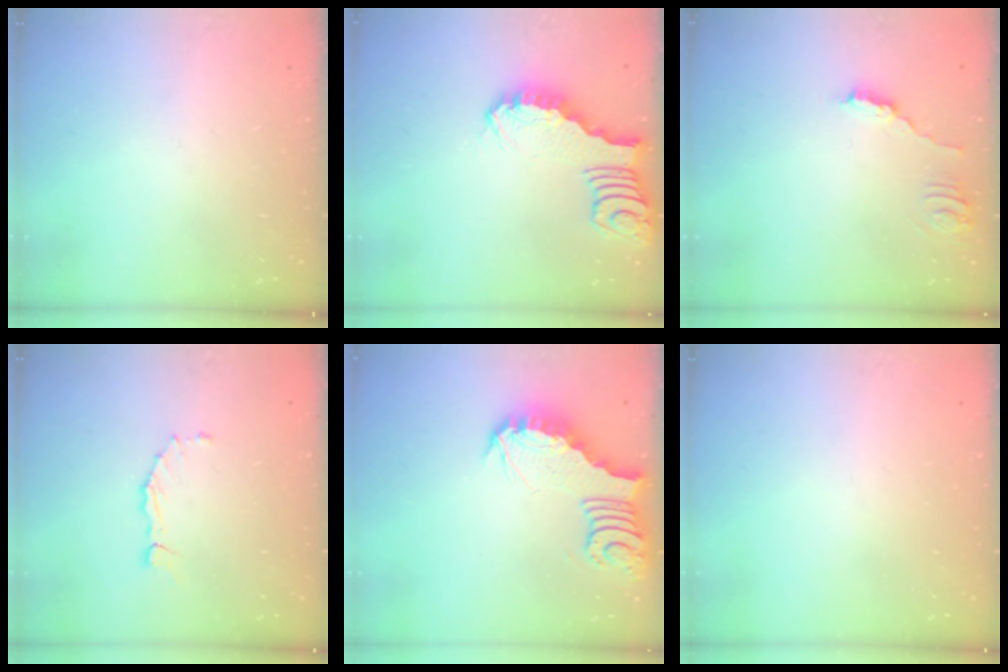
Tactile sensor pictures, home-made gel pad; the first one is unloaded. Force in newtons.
{"total": 2.4, "press": 2.4, "slide": 0.2}
{"total": 3.8, "press": 3.8, "slide": 0.2}
{"total": 1.6, "press": 1.6, "slide": 0.3}
{"total": 5.8, "press": 5.7, "slide": 0.8}
{"total": 0.0}